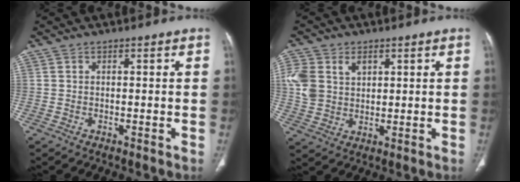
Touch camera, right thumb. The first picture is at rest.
{"total": 11.0, "force": [3.3, 8.3, 6.5], "torque": [-0.140, 0.001, 0.069]}